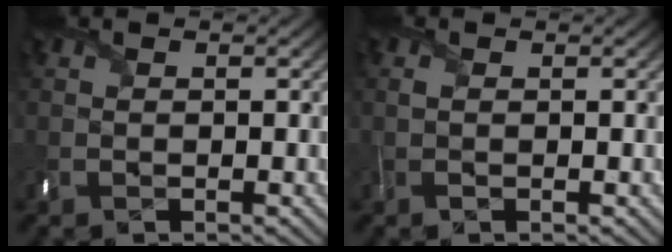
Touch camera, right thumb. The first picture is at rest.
{"total": 0.9, "force": [0.1, 0.4, 0.8], "torque": [-0.019, 0.000, 0.002]}